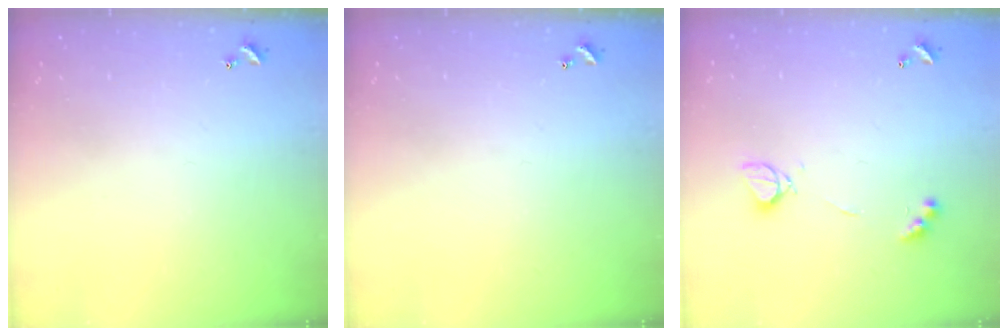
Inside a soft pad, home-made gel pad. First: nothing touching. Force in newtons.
{"total": 0.0}
{"total": 3.2, "press": 3.1, "slide": 0.6}